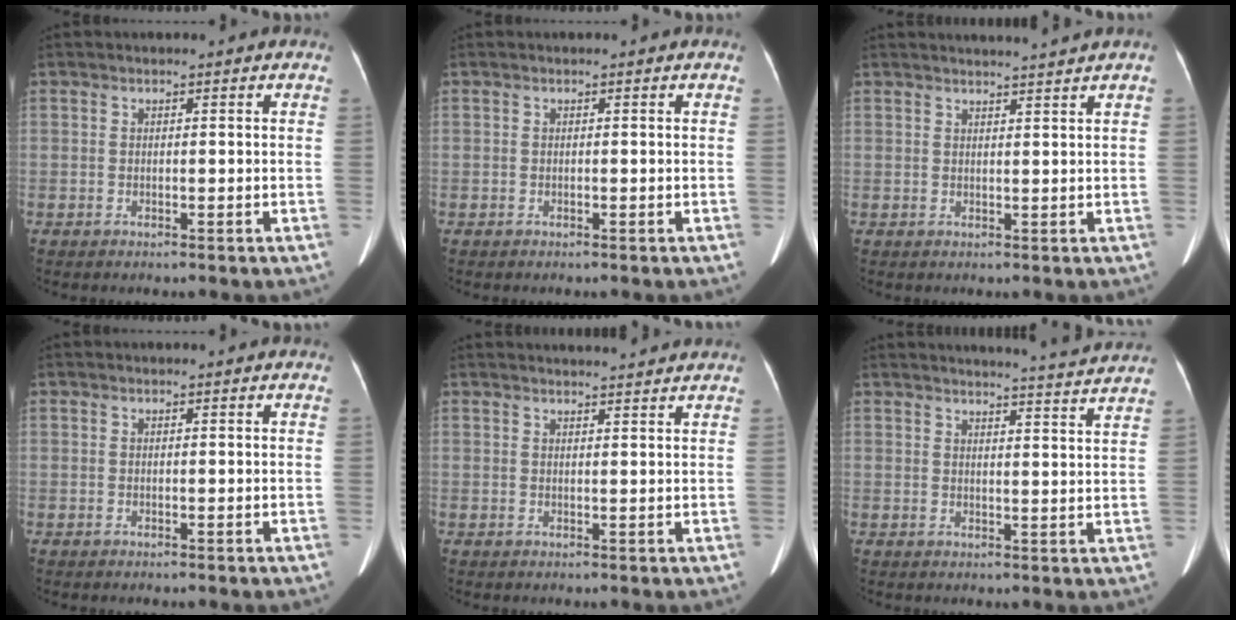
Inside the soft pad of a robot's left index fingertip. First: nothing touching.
{"total": 0.0}
{"total": 4.4, "force": [4.1, -1.2, 1.3], "torque": [-0.016, 0.003, 0.051]}
{"total": 0.0}
{"total": 6.1, "force": [5.9, -0.2, 1.5], "torque": [-0.021, 0.019, 0.068]}
{"total": 9.2, "force": [8.8, -1.6, 2.0], "torque": [-0.038, -0.025, 0.099]}